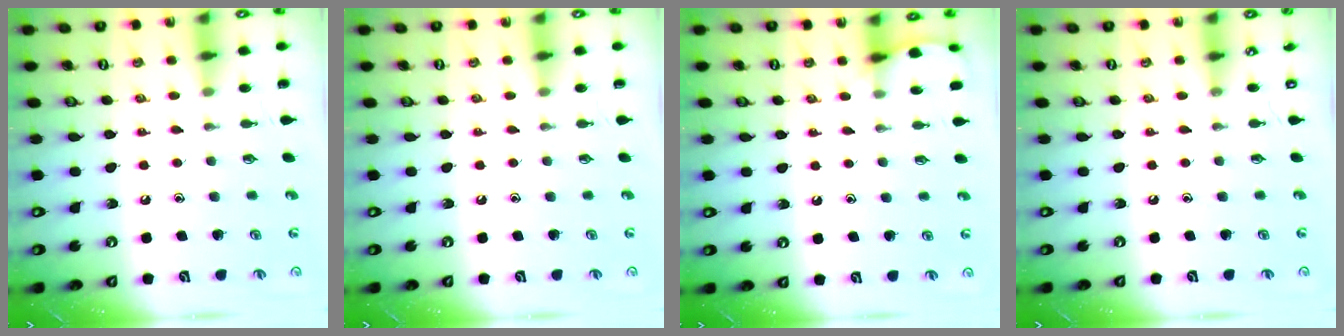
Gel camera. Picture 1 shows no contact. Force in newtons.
{"total": 0.0}
{"total": 3.9, "press": 3.9, "slide": 0.5}
{"total": 0.0}